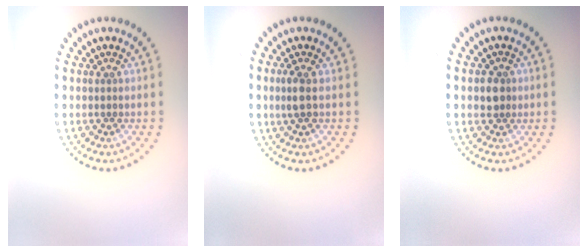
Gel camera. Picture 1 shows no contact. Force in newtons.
{"total": 1.4, "press": 1.3, "slide": 0.6}
{"total": 1.8, "press": 1.7, "slide": 0.5}